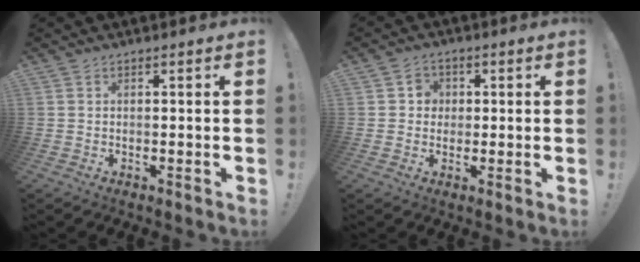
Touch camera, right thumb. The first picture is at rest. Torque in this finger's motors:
{"motor_torque": [0.06, -0.04, 0.08, 0.15, 0.00]}